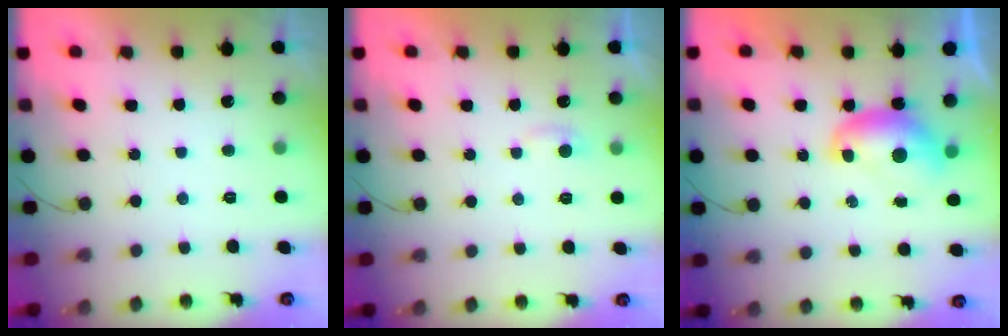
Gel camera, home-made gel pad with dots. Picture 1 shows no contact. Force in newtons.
{"total": 2.7, "press": 2.7, "slide": 0.2}
{"total": 7.6, "press": 7.6, "slide": 0.3}